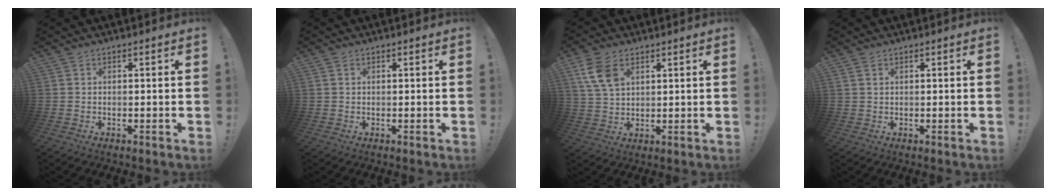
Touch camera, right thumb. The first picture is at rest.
{"total": 0.7, "force": [0.3, 0.7, 0.1], "torque": [0.005, -0.001, 0.005]}
{"total": 9.3, "force": [4.2, 6.0, 5.7], "torque": [-0.106, -0.004, 0.084]}
{"total": 1.4, "force": [0.8, 0.9, 0.7], "torque": [-0.015, 0.002, 0.017]}